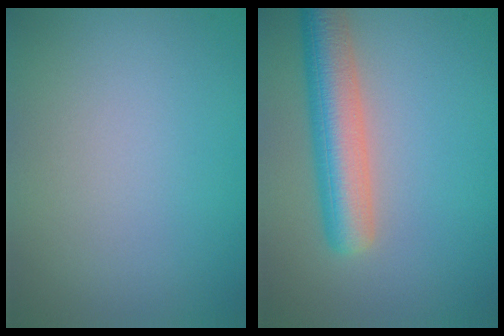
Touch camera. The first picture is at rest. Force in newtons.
{"total": 6.0, "press": 6.0, "slide": 0.5}